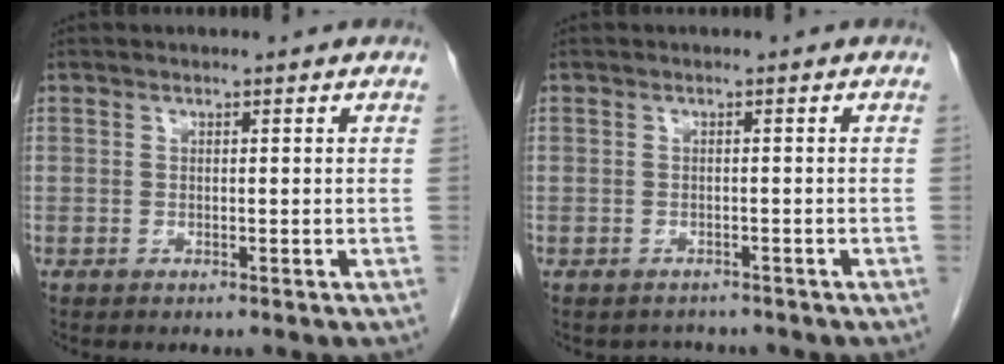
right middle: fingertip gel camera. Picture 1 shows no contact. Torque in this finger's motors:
{"motor_torque": [-0.19, -0.20, -0.18, -0.04]}